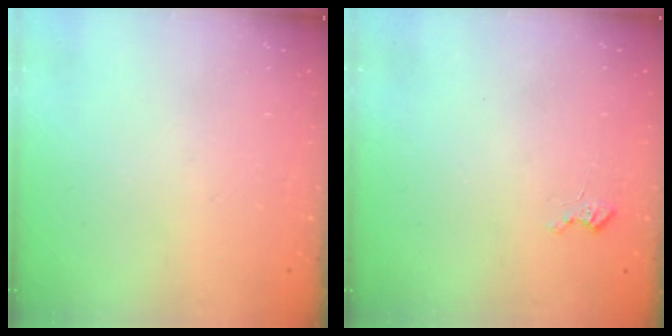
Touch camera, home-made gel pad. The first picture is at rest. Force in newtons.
{"total": 2.6, "press": 2.6, "slide": 0.3}